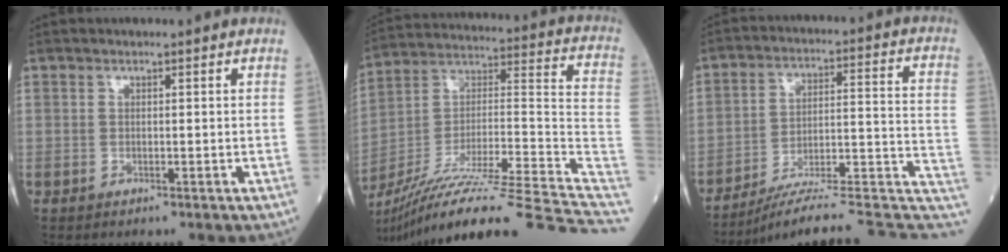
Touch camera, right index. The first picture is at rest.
{"total": 31.6, "force": [-24.8, 0.1, 19.6], "torque": [-0.235, -0.007, -0.385]}
{"total": 17.5, "force": [-14.6, 1.6, 9.4], "torque": [-0.097, 0.056, -0.209]}